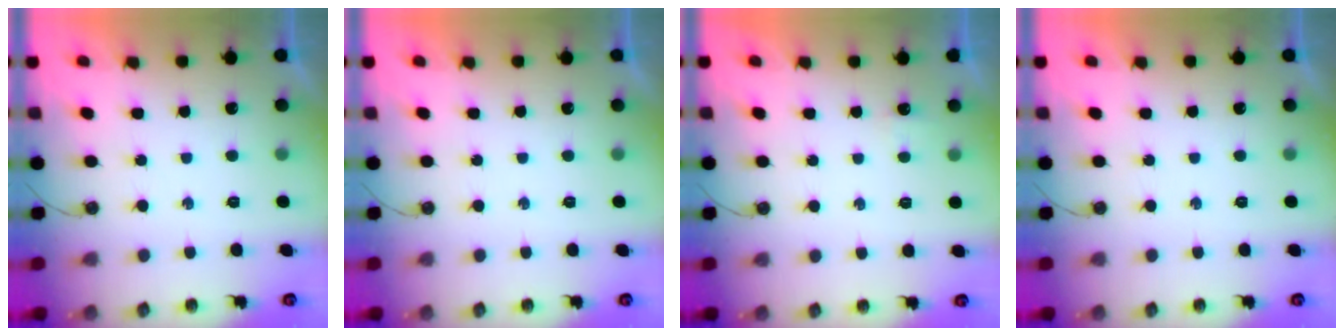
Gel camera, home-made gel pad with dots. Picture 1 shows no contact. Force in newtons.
{"total": 0.0}
{"total": 7.5, "press": 1.8, "slide": 7.3}
{"total": 0.0}